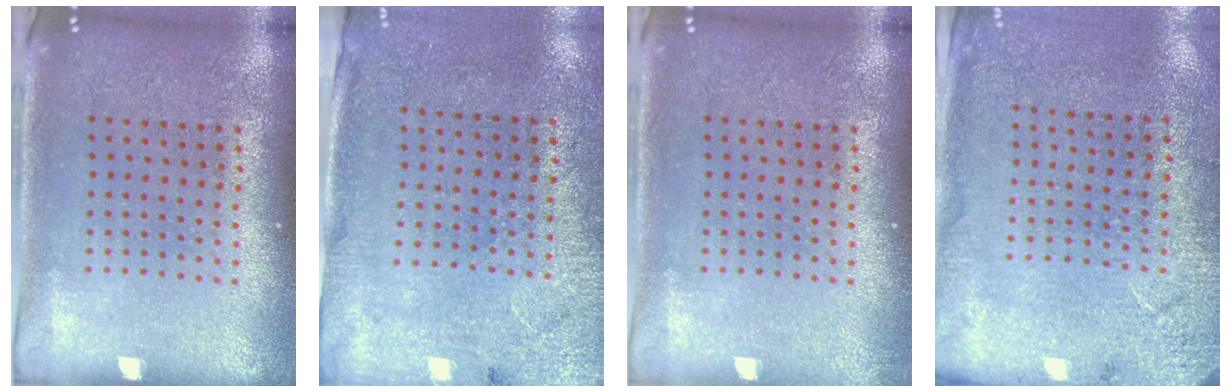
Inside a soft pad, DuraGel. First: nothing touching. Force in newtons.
{"total": 2.7, "press": 2.2, "slide": 1.6}
{"total": 0.8, "press": 0.7, "slide": 0.4}
{"total": 2.6, "press": 2.4, "slide": 1.1}